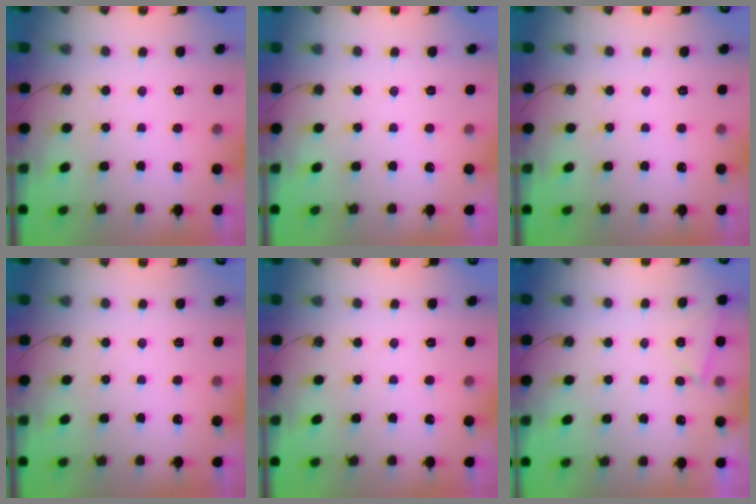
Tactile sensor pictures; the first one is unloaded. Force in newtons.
{"total": 0.0}
{"total": 0.0}
{"total": 0.0}
{"total": 0.0}
{"total": 2.6, "press": 1.5, "slide": 2.1}